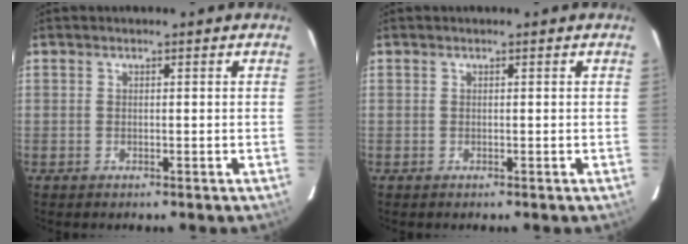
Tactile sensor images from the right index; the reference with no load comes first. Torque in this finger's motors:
{"motor_torque": [0.00, 0.00, 0.00, 0.01]}